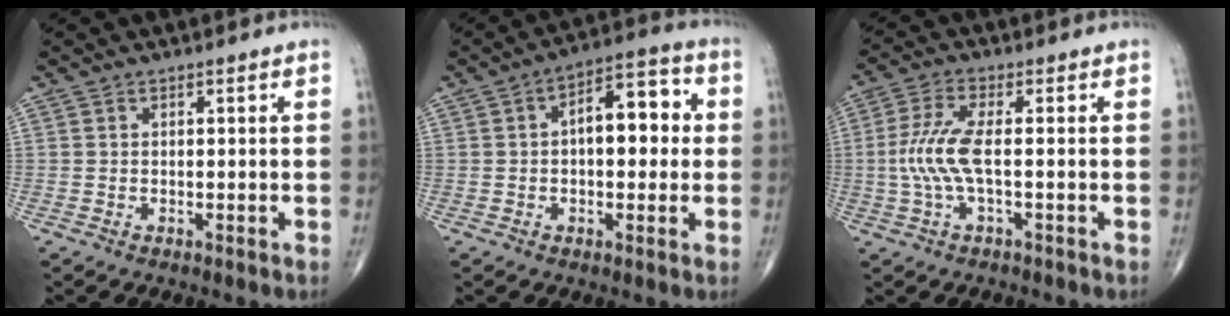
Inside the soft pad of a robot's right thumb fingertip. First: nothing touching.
{"total": 11.1, "force": [1.0, 5.7, 9.5], "torque": [-0.106, 0.029, 0.006]}
{"total": 7.3, "force": [-0.7, 1.8, 7.0], "torque": [-0.179, 0.012, -0.019]}